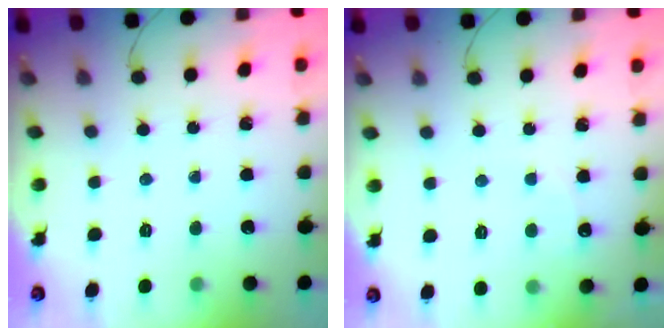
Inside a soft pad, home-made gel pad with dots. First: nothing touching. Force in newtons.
{"total": 6.5, "press": 6.3, "slide": 1.6}